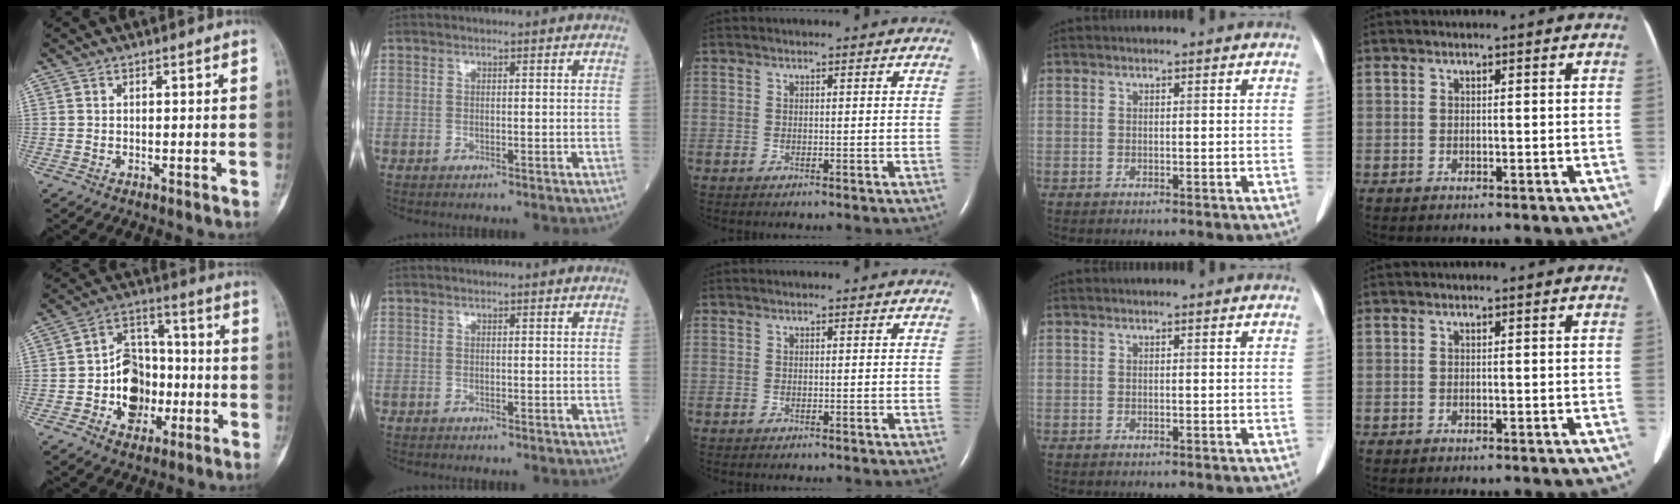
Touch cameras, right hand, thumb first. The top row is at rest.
{"thumb": {"total": 12.2, "force": [-2.9, 9.5, 7.2], "torque": [-0.070, 0.039, -0.051]}}